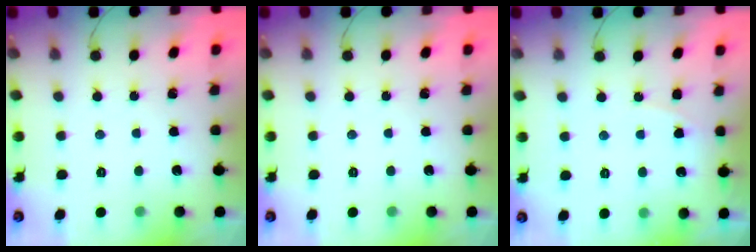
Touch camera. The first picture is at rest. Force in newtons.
{"total": 0.0}
{"total": 4.8, "press": 4.8, "slide": 0.7}